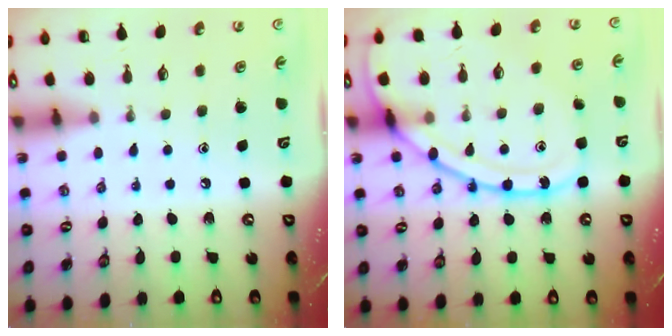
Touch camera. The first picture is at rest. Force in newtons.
{"total": 16.6, "press": 16.5, "slide": 1.4}